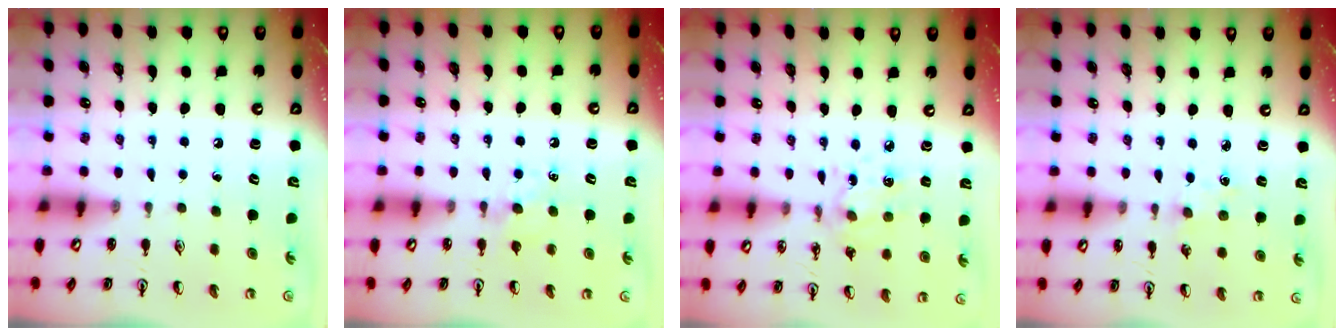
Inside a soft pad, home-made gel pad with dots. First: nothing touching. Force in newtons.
{"total": 5.8, "press": 5.8, "slide": 0.7}
{"total": 4.7, "press": 4.5, "slide": 1.5}
{"total": 2.4, "press": 2.4, "slide": 0.4}